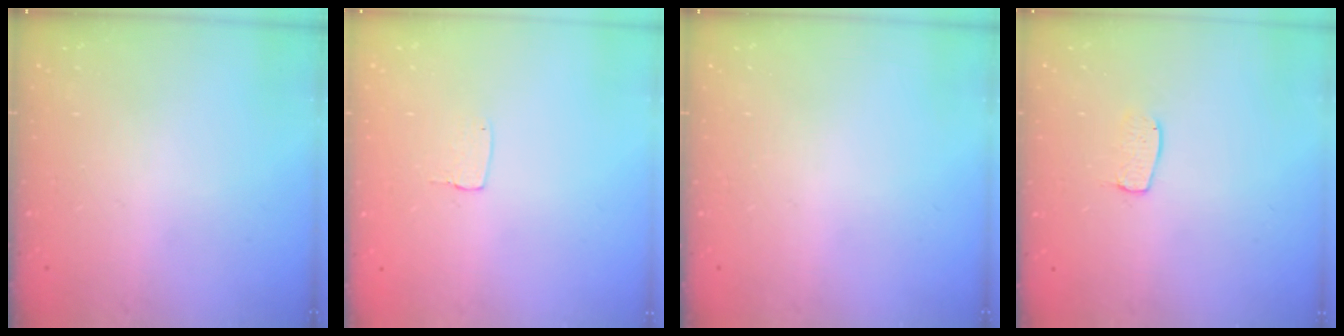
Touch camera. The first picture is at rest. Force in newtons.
{"total": 3.2, "press": 3.2, "slide": 0.2}
{"total": 0.0}
{"total": 5.7, "press": 5.7, "slide": 0.4}